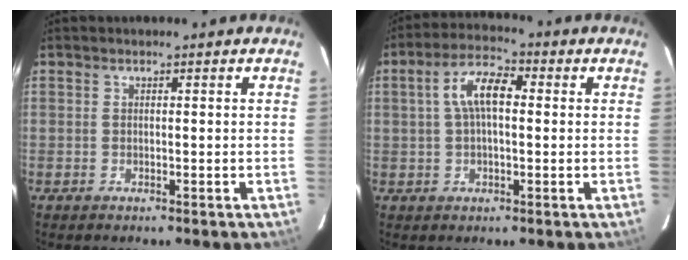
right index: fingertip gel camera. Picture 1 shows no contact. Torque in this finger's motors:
{"motor_torque": [0.79, 0.02, 0.31, 0.10]}